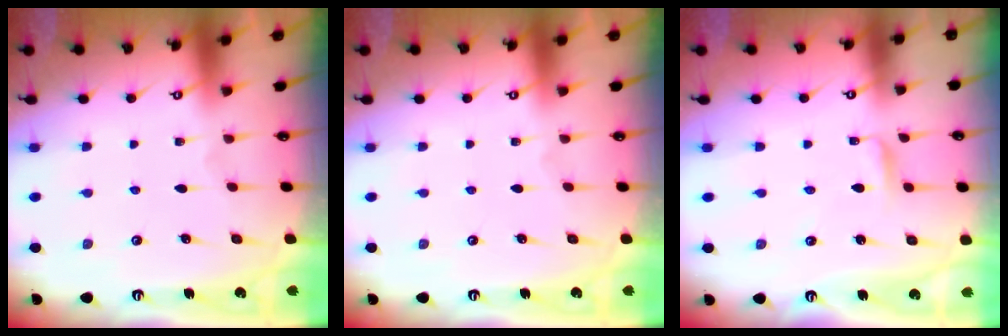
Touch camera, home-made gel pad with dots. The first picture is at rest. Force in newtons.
{"total": 0.0}
{"total": 3.0, "press": 3.0, "slide": 0.3}